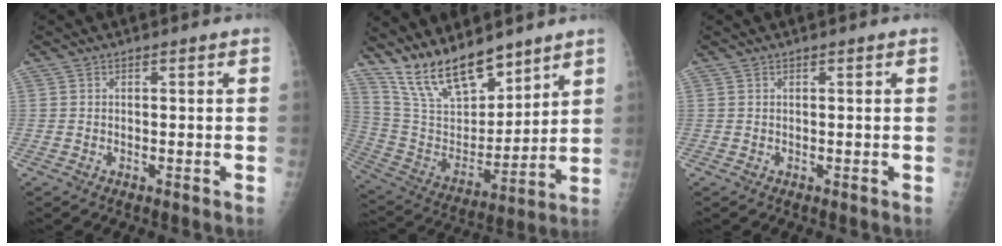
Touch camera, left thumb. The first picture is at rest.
{"total": 16.4, "force": [13.3, 6.1, 7.6], "torque": [-0.102, -0.073, 0.258]}
{"total": 0.0}